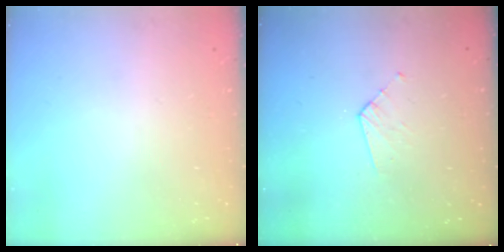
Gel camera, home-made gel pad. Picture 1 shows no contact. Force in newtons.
{"total": 3.2, "press": 3.2, "slide": 0.2}